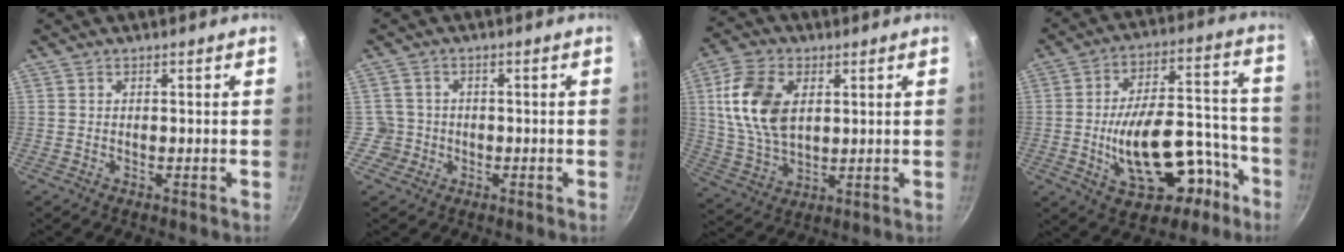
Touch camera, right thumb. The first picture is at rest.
{"total": 3.4, "force": [-0.7, 3.3, 0.1], "torque": [0.026, 0.019, -0.010]}
{"total": 14.0, "force": [3.3, 8.8, 10.4], "torque": [-0.186, -0.010, 0.067]}
{"total": 20.9, "force": [-7.4, 11.3, 15.9], "torque": [-0.207, 0.070, -0.091]}